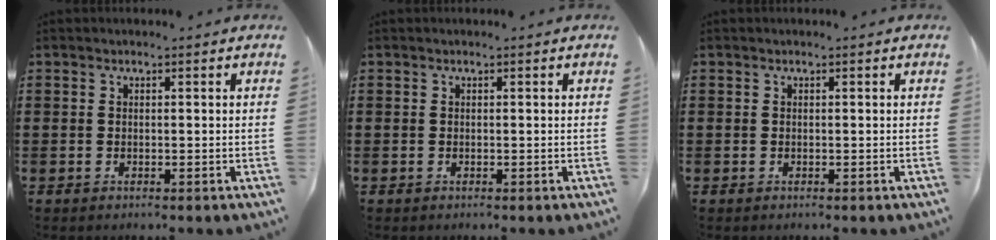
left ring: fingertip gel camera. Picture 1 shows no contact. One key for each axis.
{"total": 0.0}
{"total": 0.0}